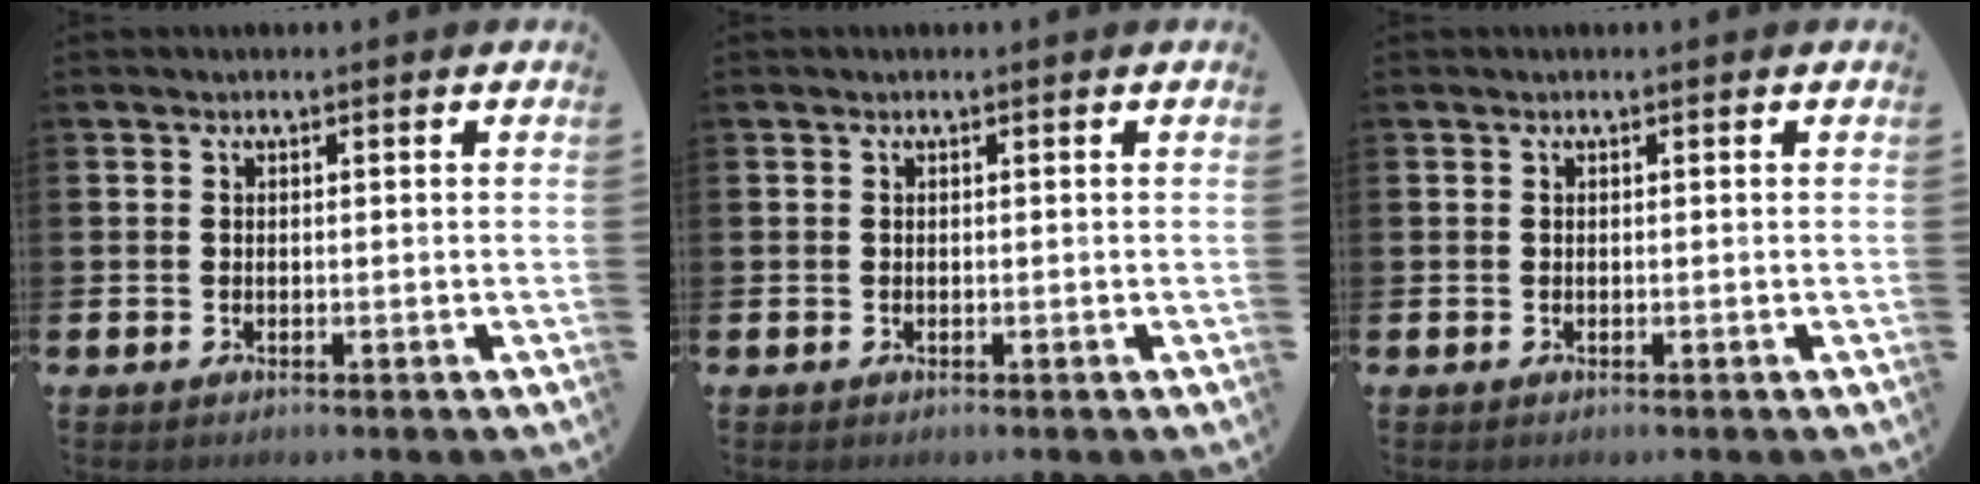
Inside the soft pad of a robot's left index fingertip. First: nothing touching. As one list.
[{"total": 0.0}, {"total": 0.0}]